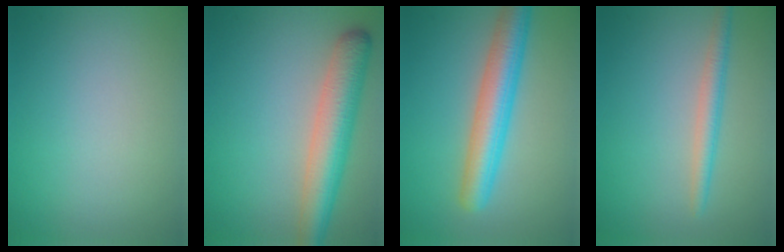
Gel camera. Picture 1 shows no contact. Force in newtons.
{"total": 6.2, "press": 6.2, "slide": 0.4}
{"total": 5.8, "press": 5.8, "slide": 0.2}
{"total": 2.3, "press": 2.3, "slide": 0.1}